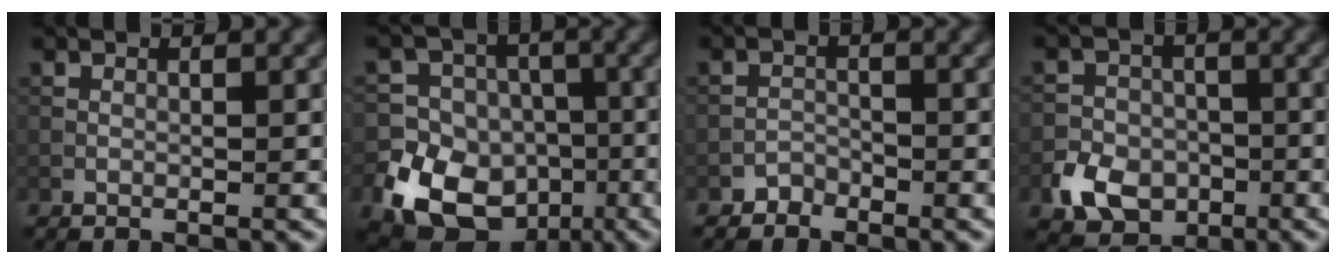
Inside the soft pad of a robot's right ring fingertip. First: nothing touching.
{"total": 14.3, "force": [-6.3, 12.1, 4.3], "torque": [-0.086, -0.048, -0.116]}
{"total": 1.1, "force": [-0.9, 0.6, -0.1], "torque": [0.004, 0.008, -0.015]}
{"total": 4.6, "force": [-2.0, 3.6, 2.0], "torque": [-0.035, -0.006, -0.039]}